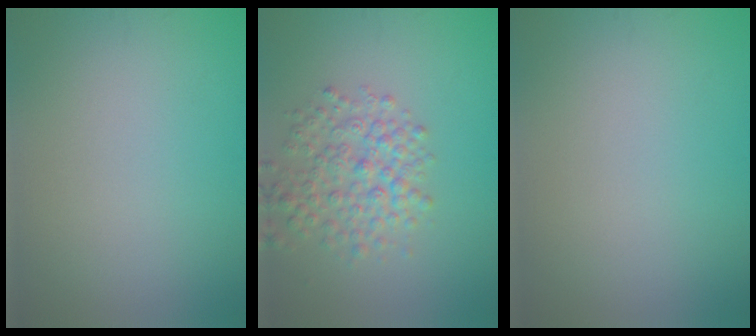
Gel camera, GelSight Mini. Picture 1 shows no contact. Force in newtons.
{"total": 4.1, "press": 4.1, "slide": 0.2}
{"total": 0.0}